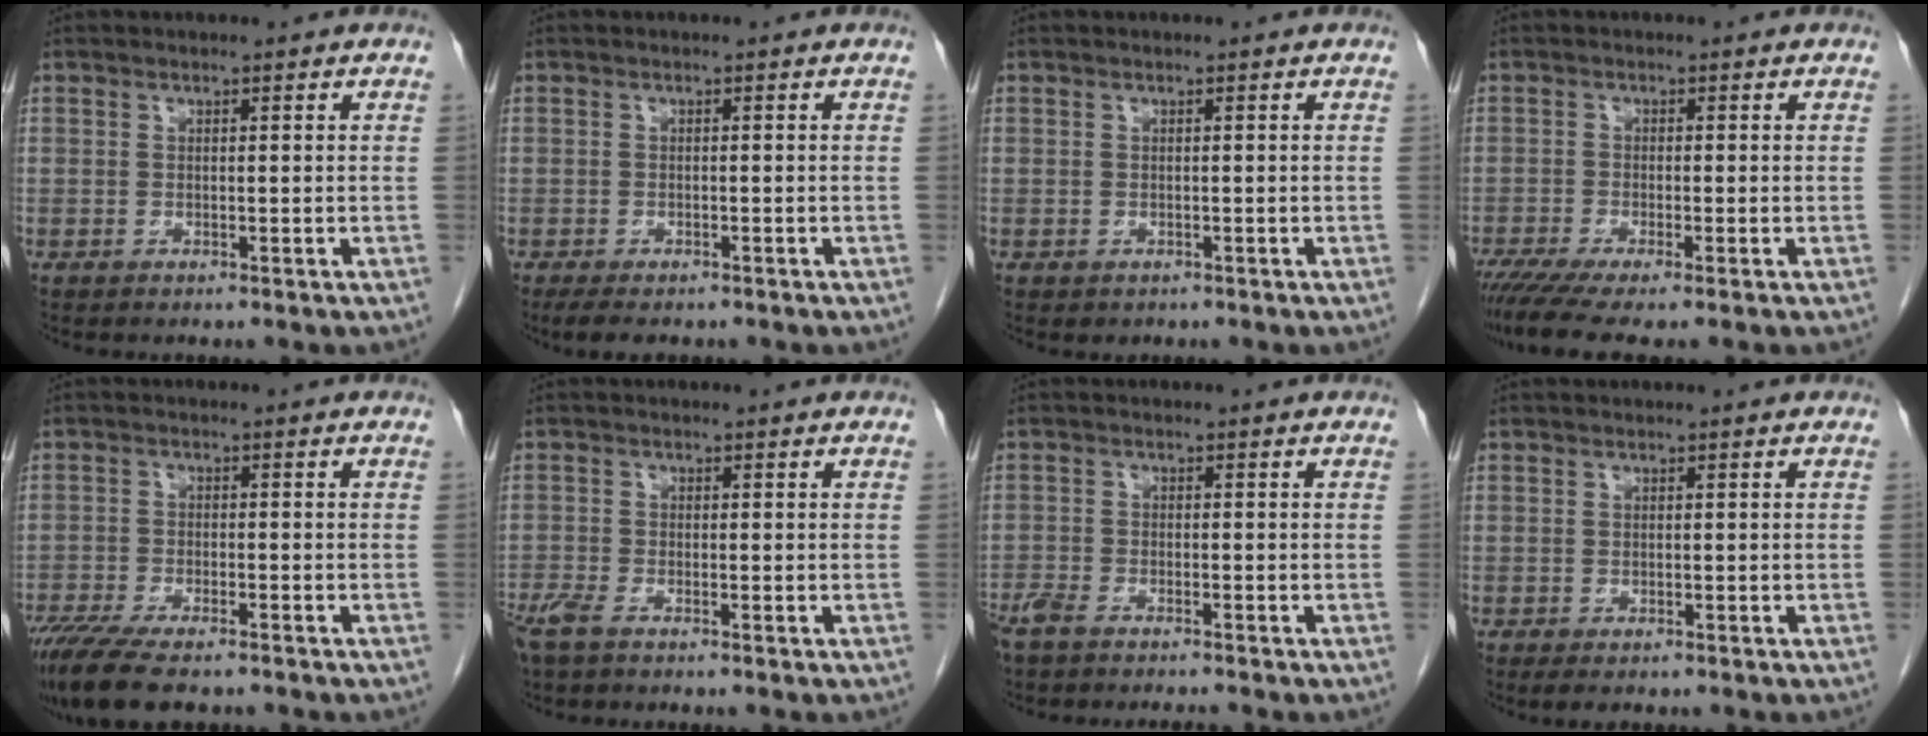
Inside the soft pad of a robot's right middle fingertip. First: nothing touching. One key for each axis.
{"total": 4.4, "fx": -3.4, "fy": 1.6, "fz": 2.3, "tx": -0.036, "ty": -0.010, "tz": -0.047}
{"total": 0.5, "fx": -0.3, "fy": 0.5, "fz": 0.1, "tx": -0.005, "ty": 0.002, "tz": 0.000}
{"total": 6.8, "fx": -5.1, "fy": 0.4, "fz": 4.5, "tx": -0.073, "ty": -0.016, "tz": -0.087}
{"total": 11.0, "fx": -8.8, "fy": 2.4, "fz": 6.1, "tx": -0.100, "ty": -0.019, "tz": -0.141}
{"total": 3.5, "fx": -2.7, "fy": 0.8, "fz": 2.1, "tx": -0.051, "ty": -0.009, "tz": -0.052}
{"total": 6.5, "fx": -5.8, "fy": 0.9, "fz": 3.0, "tx": -0.053, "ty": -0.009, "tz": -0.098}
{"total": 2.0, "fx": -1.5, "fy": 0.7, "fz": 1.1, "tx": -0.016, "ty": -0.004, "tz": -0.018}